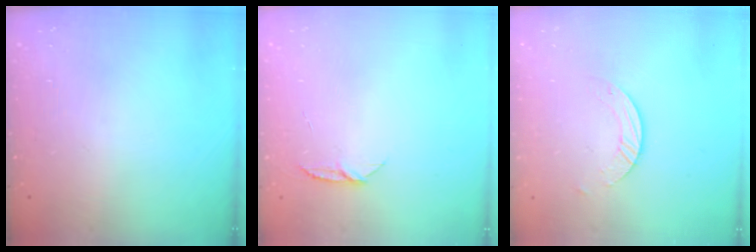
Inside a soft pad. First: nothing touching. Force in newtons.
{"total": 5.1, "press": 5.1, "slide": 0.6}
{"total": 3.4, "press": 3.4, "slide": 0.1}